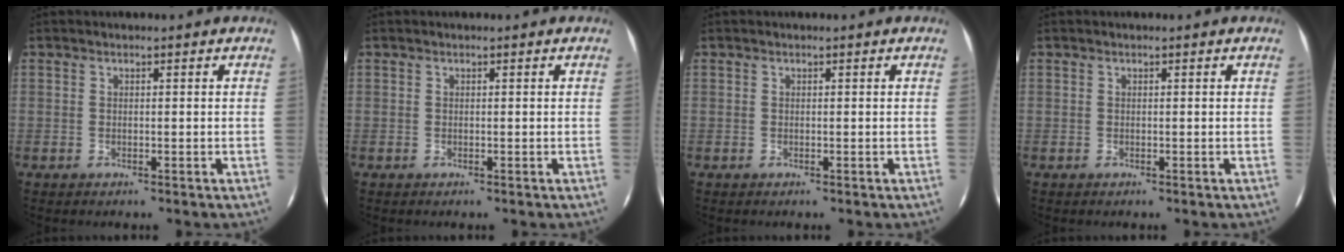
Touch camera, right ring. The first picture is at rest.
{"total": 0.0}
{"total": 0.0}
{"total": 0.0}